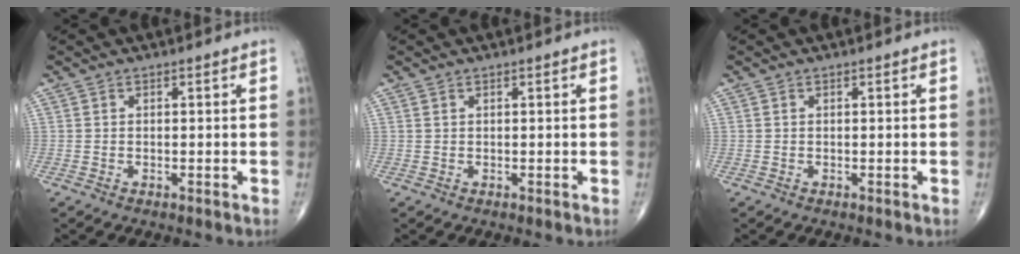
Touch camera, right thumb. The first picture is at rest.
{"total": 0.0}
{"total": 0.0}